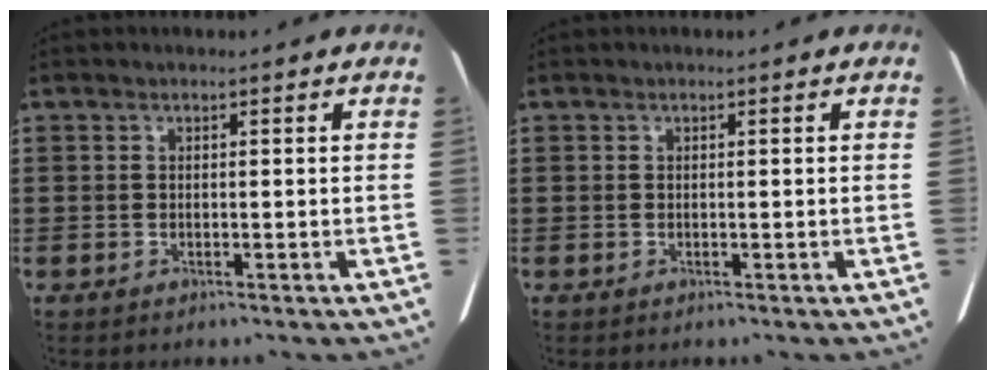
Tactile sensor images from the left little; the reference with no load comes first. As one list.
[{"total": 0.0}]